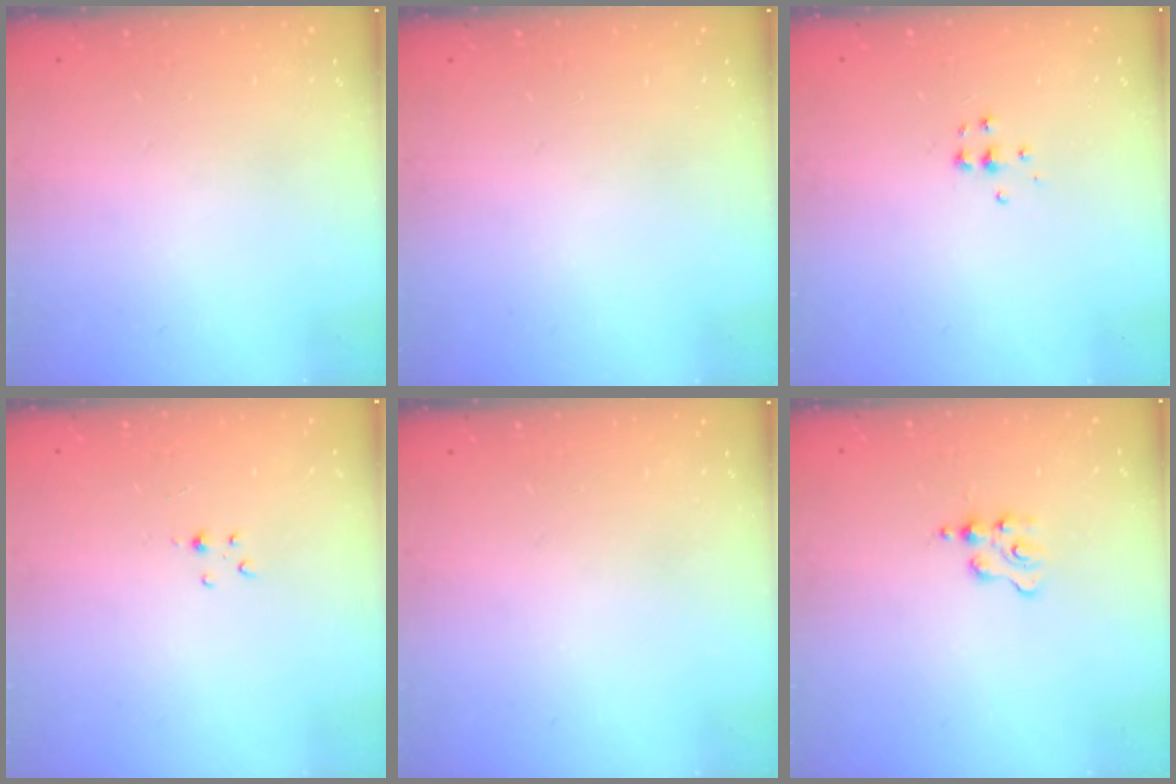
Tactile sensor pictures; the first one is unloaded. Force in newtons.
{"total": 0.0}
{"total": 4.8, "press": 4.7, "slide": 0.4}
{"total": 2.5, "press": 2.5, "slide": 0.3}
{"total": 0.0}
{"total": 1.8, "press": 1.8, "slide": 0.3}